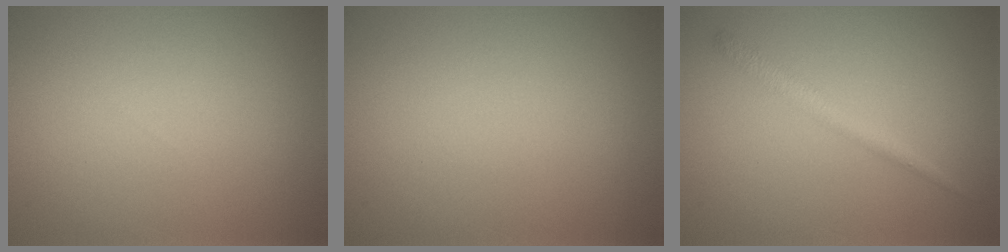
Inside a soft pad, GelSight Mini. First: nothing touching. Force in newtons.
{"total": 0.0}
{"total": 1.7, "press": 1.7, "slide": 0.1}